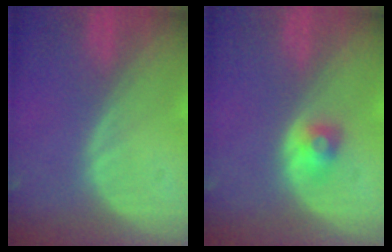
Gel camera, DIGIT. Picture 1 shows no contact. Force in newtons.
{"total": 2.4, "press": 2.3, "slide": 0.8}